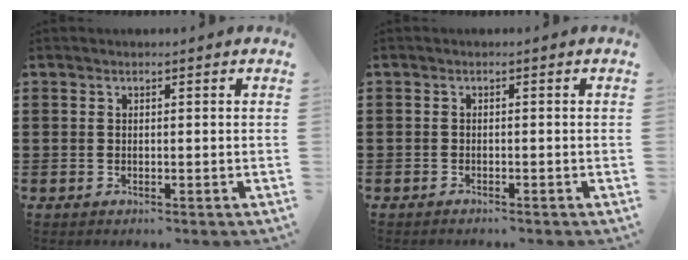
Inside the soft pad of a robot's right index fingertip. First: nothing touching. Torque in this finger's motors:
{"motor_torque": [-0.79, 0.84, -0.14, -0.21]}